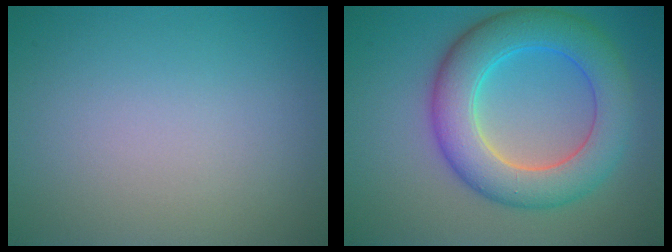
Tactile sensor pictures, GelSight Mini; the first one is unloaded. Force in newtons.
{"total": 7.9, "press": 7.9, "slide": 0.2}